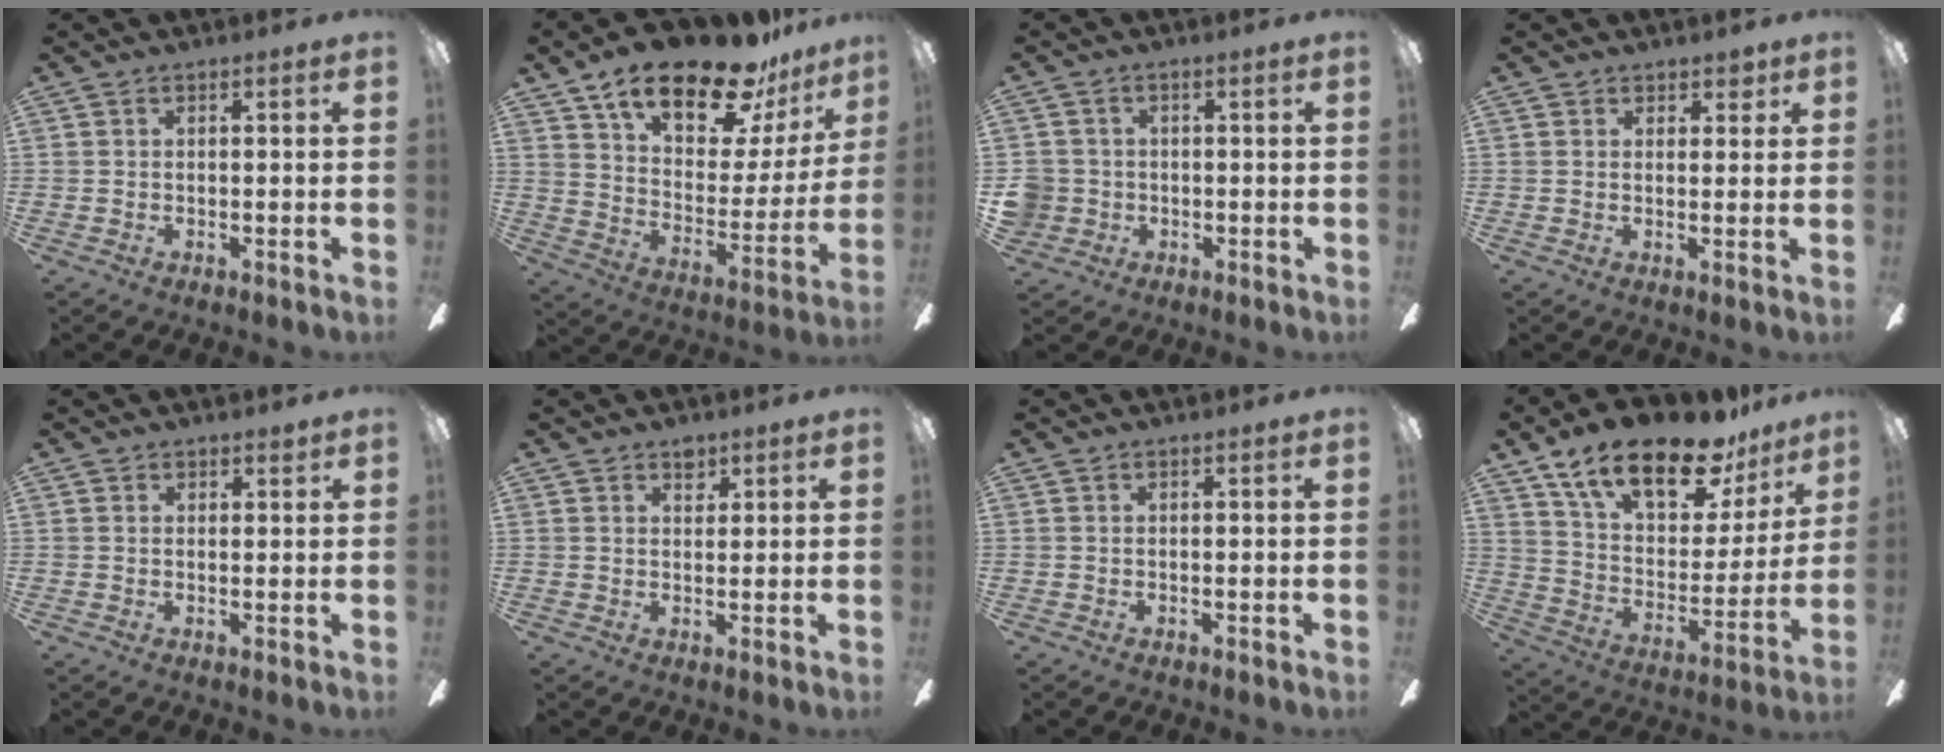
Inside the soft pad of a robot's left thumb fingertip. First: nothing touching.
{"total": 23.1, "force": [16.5, 9.3, 13.2], "torque": [-0.217, -0.100, 0.284]}
{"total": 4.4, "force": [-0.3, 4.4, 0.7], "torque": [-0.020, 0.009, -0.005]}
{"total": 2.6, "force": [1.9, 1.7, 0.6], "torque": [-0.001, -0.001, 0.032]}
{"total": 1.7, "force": [1.4, 0.9, 0.3], "torque": [0.003, -0.002, 0.024]}
{"total": 2.9, "force": [2.2, 1.6, 1.0], "torque": [0.002, -0.014, 0.036]}
{"total": 0.0}
{"total": 21.4, "force": [14.7, 9.4, 12.5], "torque": [-0.206, -0.088, 0.256]}